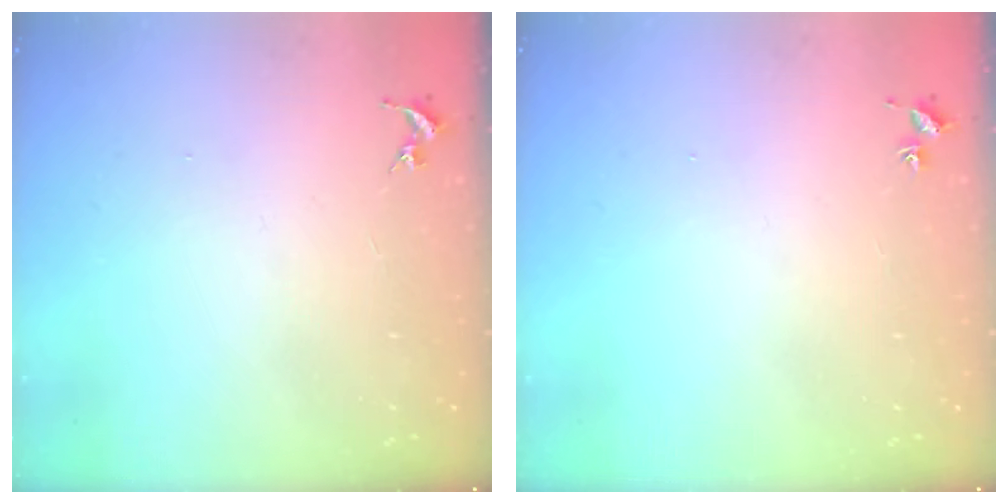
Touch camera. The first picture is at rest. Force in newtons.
{"total": 1.8, "press": 1.8, "slide": 0.2}